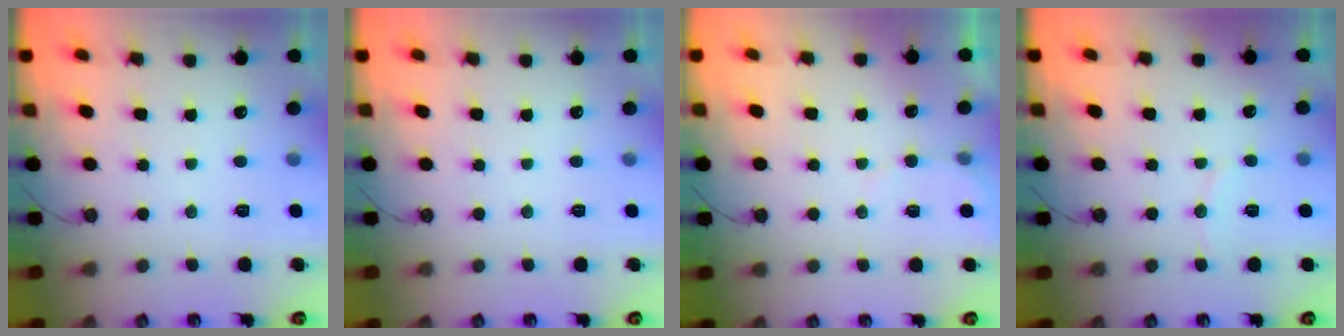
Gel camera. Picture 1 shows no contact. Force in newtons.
{"total": 0.0}
{"total": 2.8, "press": 2.8, "slide": 0.2}
{"total": 4.4, "press": 4.4, "slide": 0.5}